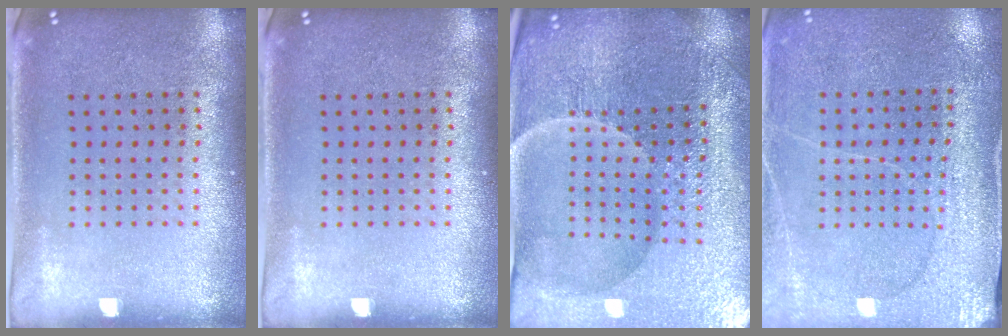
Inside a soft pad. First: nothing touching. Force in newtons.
{"total": 0.0}
{"total": 4.9, "press": 4.7, "slide": 1.3}
{"total": 2.9, "press": 2.9, "slide": 0.2}